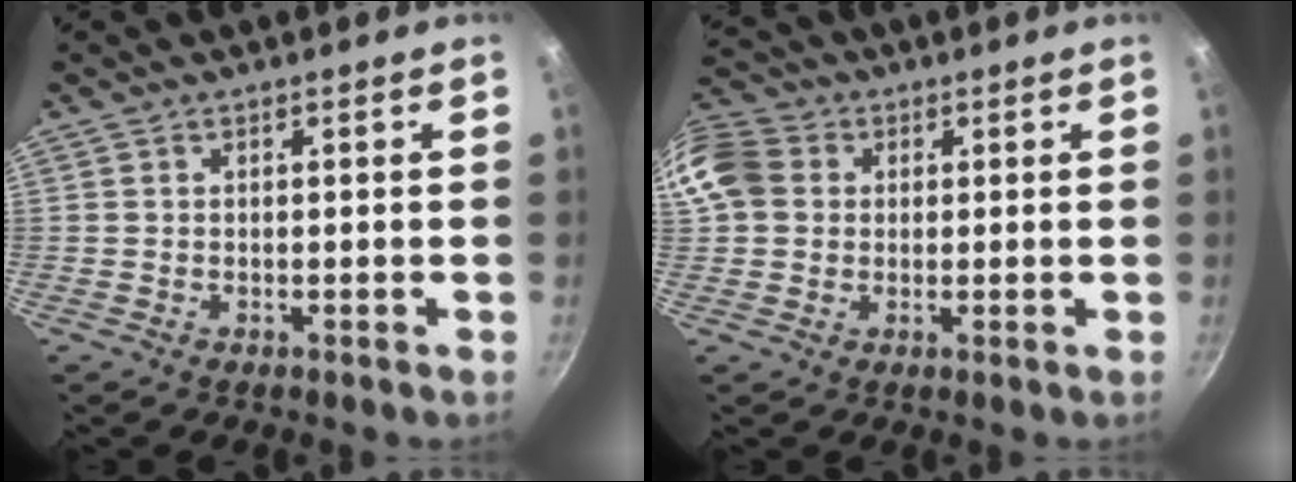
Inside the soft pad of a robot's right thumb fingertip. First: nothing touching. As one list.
[{"total": 14.0, "force": [2.4, 12.1, 6.6], "torque": [-0.146, 0.032, 0.033]}]